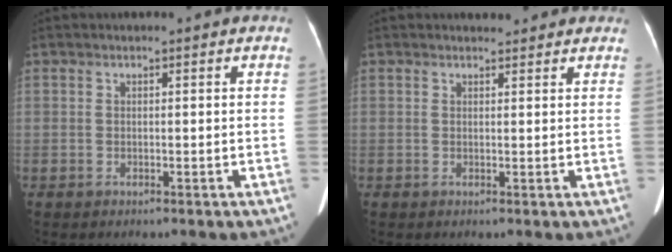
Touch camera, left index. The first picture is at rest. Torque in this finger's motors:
{"motor_torque": [0.43, -0.26, 0.00, 0.00]}